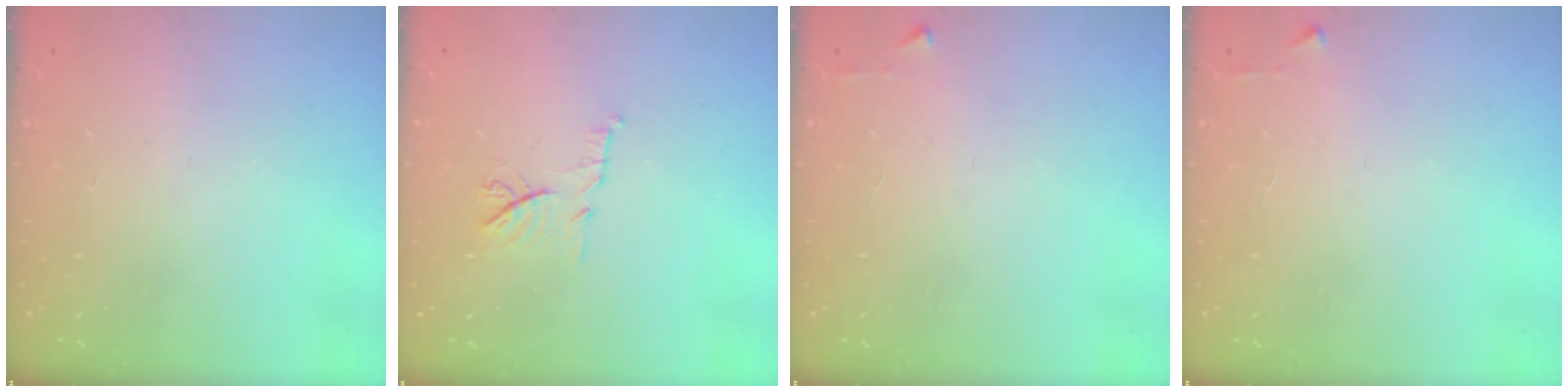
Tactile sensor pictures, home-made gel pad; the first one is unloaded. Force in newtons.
{"total": 7.5, "press": 7.5, "slide": 0.7}
{"total": 2.4, "press": 2.4, "slide": 0.3}
{"total": 2.4, "press": 2.4, "slide": 0.3}